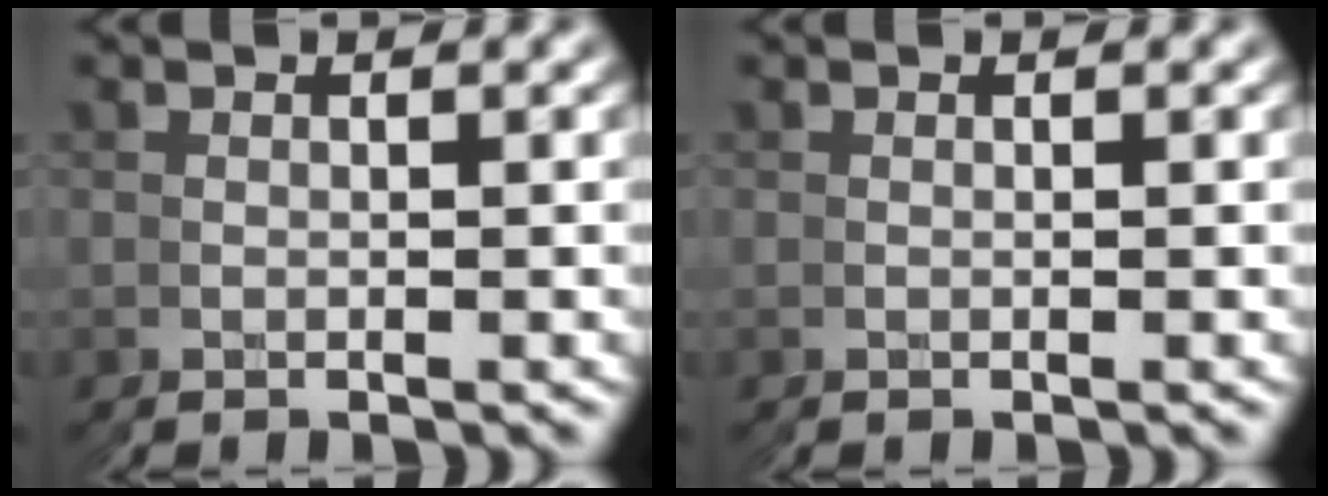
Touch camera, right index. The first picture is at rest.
{"total": 0.0}